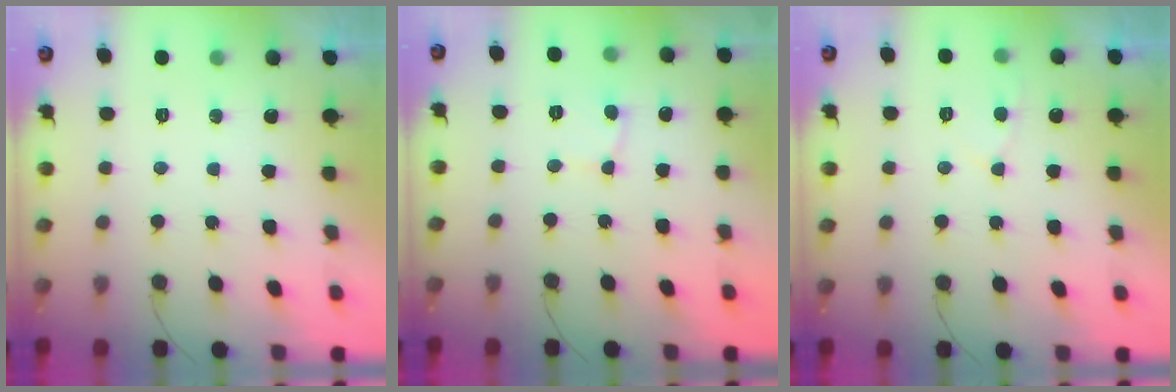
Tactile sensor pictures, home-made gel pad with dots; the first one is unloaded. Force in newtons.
{"total": 2.6, "press": 2.6, "slide": 0.1}
{"total": 3.3, "press": 3.3, "slide": 0.4}